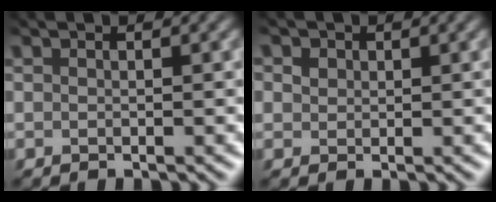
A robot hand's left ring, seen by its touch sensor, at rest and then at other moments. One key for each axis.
{"total": 2.3, "fx": -1.0, "fy": -0.6, "fz": -1.9, "tx": 0.010, "ty": -0.015, "tz": 0.002}